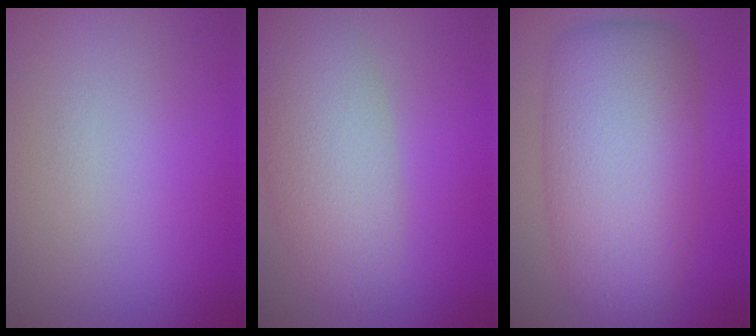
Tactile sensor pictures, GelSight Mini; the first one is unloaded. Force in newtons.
{"total": 5.9, "press": 5.9, "slide": 0.4}
{"total": 10.7, "press": 10.7, "slide": 0.4}